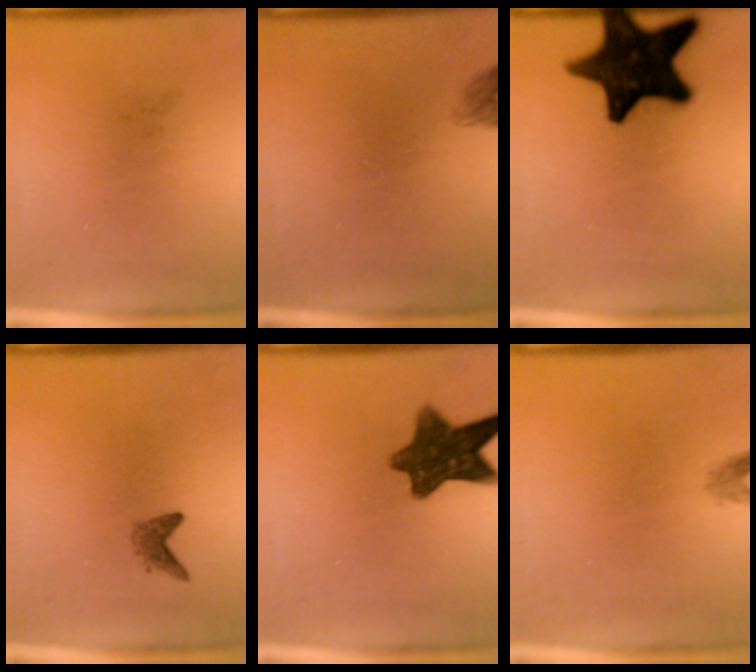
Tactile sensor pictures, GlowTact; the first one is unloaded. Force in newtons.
{"total": 1.4}
{"total": 18.0}
{"total": 1.4}
{"total": 10.0}
{"total": 1.2}